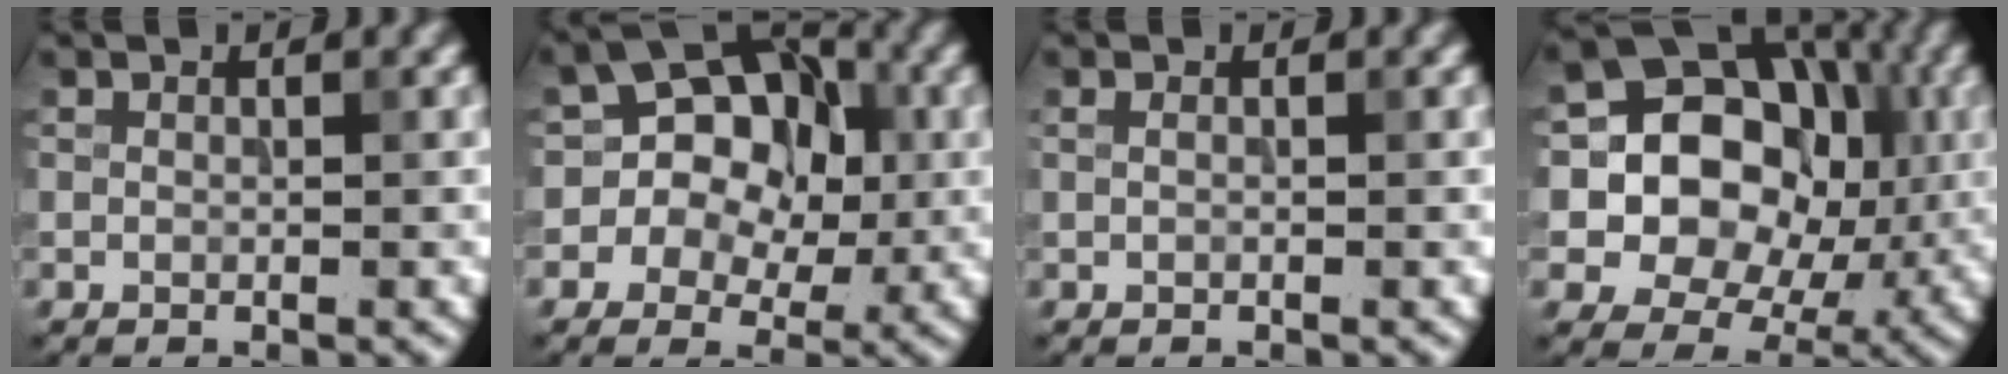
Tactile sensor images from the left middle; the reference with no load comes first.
{"total": 9.2, "force": [0.9, 7.4, 5.3], "torque": [-0.049, 0.039, -0.024]}
{"total": 0.5, "force": [0.1, 0.1, 0.5], "torque": [-0.011, -0.005, -0.001]}
{"total": 12.8, "force": [0.8, 10.9, 6.5], "torque": [-0.106, 0.019, -0.005]}